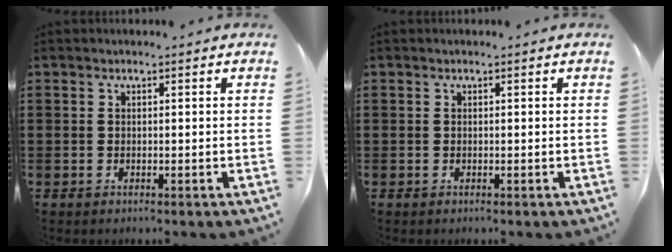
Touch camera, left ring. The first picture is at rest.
{"total": 0.0}